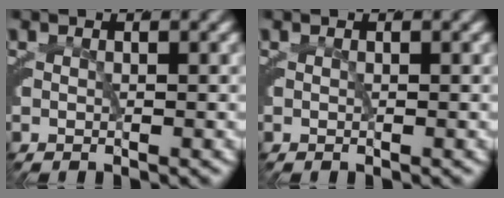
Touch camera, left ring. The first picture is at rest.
{"total": 0.0}